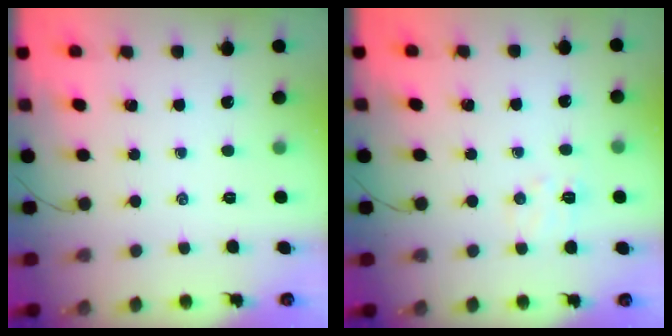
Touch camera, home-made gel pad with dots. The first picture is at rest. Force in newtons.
{"total": 5.6, "press": 5.5, "slide": 1.2}